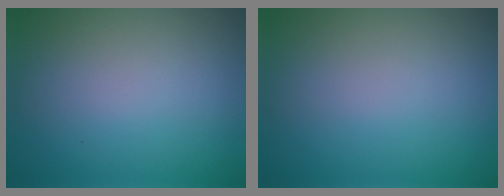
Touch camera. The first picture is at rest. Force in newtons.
{"total": 0.0}